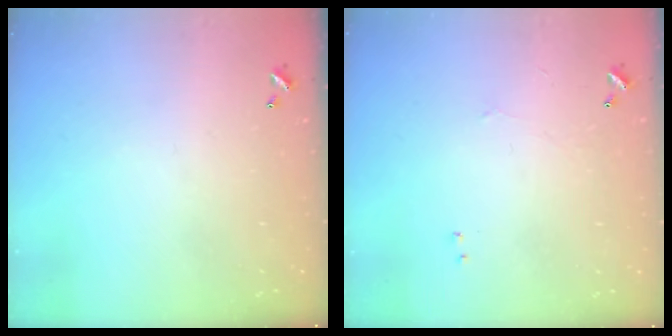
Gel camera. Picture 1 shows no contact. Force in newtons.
{"total": 0.7, "press": 0.4, "slide": 0.5}